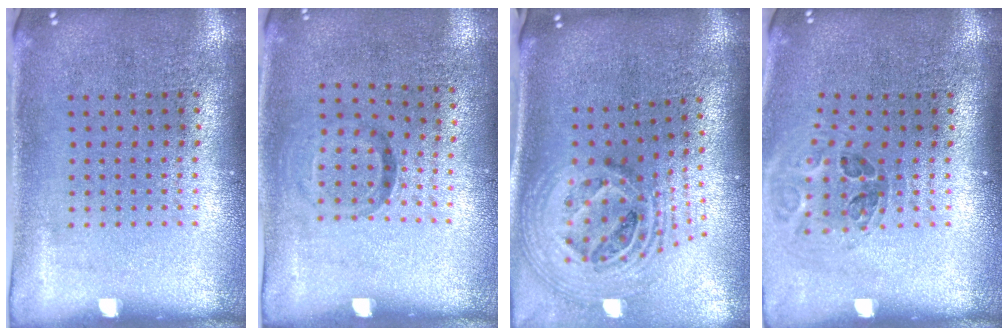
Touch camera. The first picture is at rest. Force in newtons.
{"total": 0.9, "press": 0.6, "slide": 0.8}
{"total": 2.7, "press": 1.9, "slide": 1.9}
{"total": 1.0, "press": 1.0, "slide": 0.3}